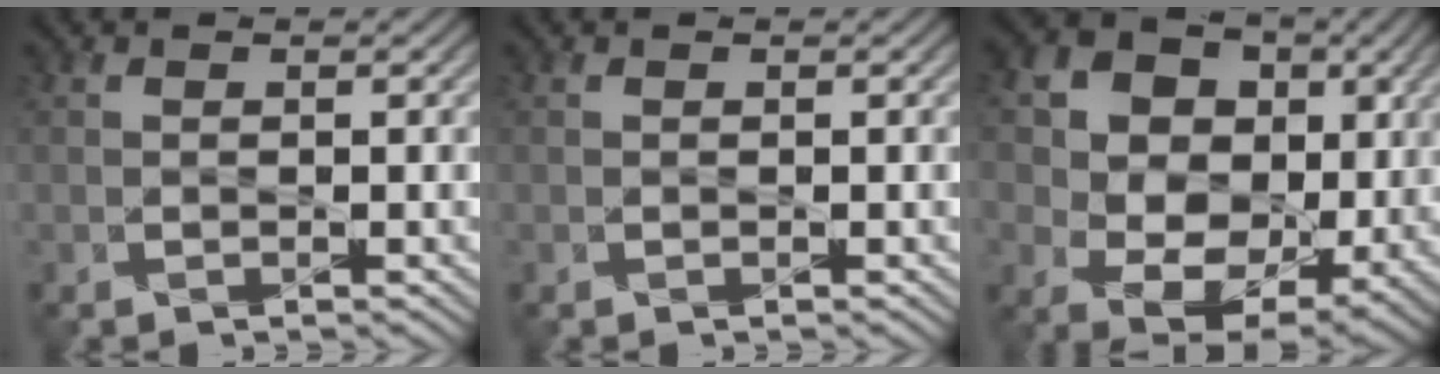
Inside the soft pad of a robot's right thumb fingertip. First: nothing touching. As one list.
[{"total": 0.0}, {"total": 11.8, "force": [2.0, 9.5, 6.7], "torque": [-0.155, 0.002, 0.037]}]